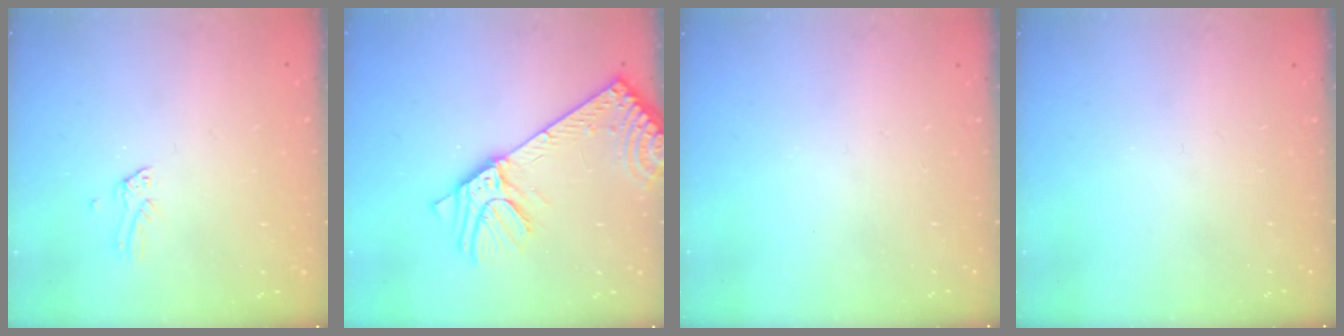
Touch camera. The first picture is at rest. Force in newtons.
{"total": 11.6, "press": 11.3, "slide": 2.5}
{"total": 0.0}
{"total": 0.0}